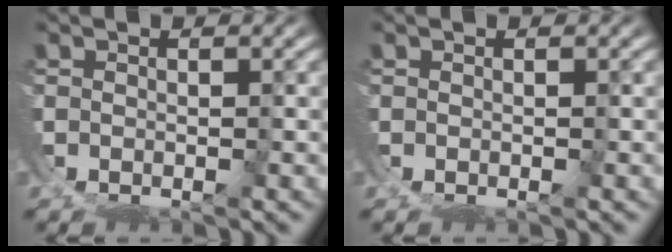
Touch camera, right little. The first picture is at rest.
{"total": 0.0}